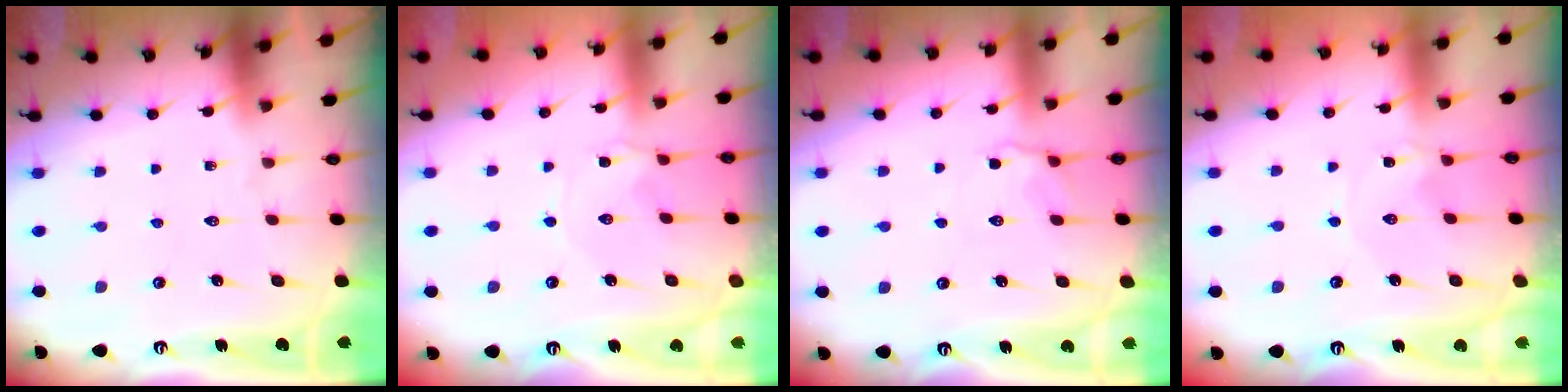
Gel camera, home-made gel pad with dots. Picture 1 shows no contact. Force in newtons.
{"total": 1.8, "press": 1.7, "slide": 0.3}
{"total": 2.8, "press": 2.6, "slide": 1.2}
{"total": 0.0}